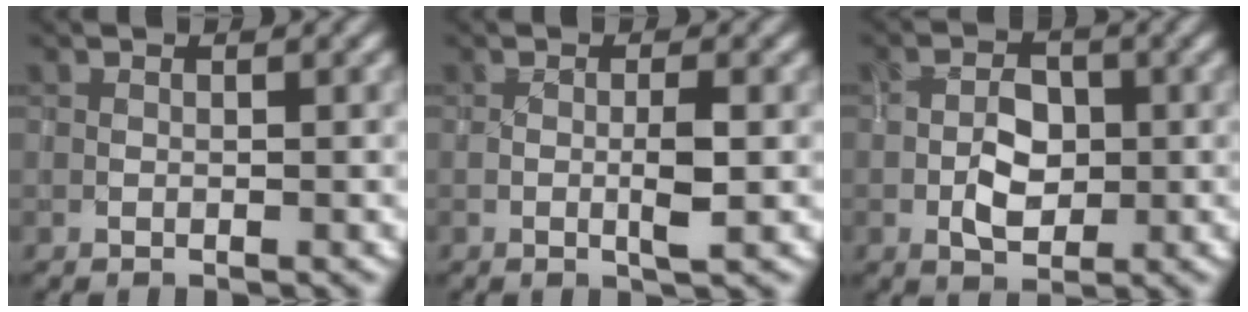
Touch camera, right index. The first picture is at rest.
{"total": 2.1, "force": [-0.2, 0.2, 2.0], "torque": [-0.038, -0.002, -0.007]}
{"total": 3.7, "force": [-0.6, 2.3, 2.8], "torque": [-0.048, 0.002, -0.012]}